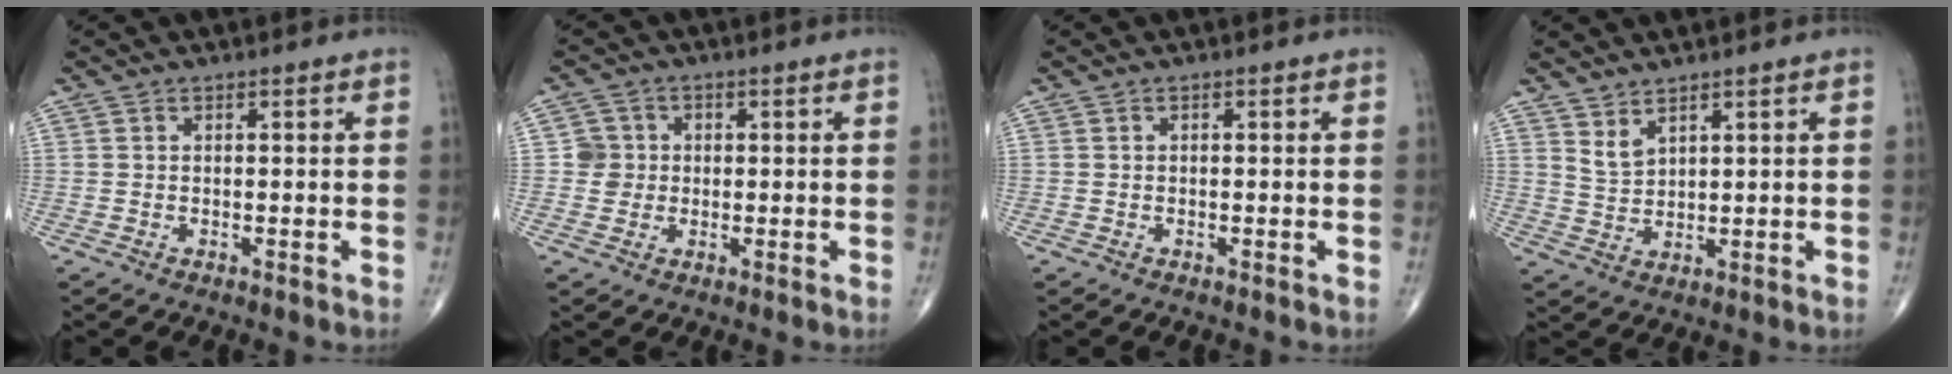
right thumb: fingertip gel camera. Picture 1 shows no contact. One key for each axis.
{"total": 3.7, "fx": 0.2, "fy": 3.7, "fz": 0.3, "tx": 0.025, "ty": 0.008, "tz": -0.001}
{"total": 0.0}
{"total": 3.2, "fx": 2.6, "fy": 1.1, "fz": 1.6, "tx": -0.024, "ty": -0.027, "tz": 0.057}